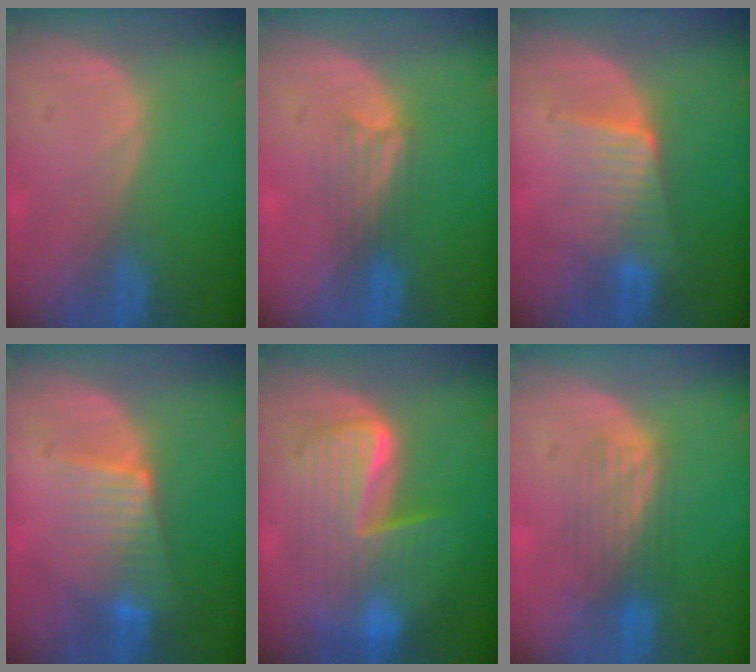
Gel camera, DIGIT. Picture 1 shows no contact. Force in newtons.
{"total": 3.3, "press": 2.9, "slide": 1.6}
{"total": 6.0, "press": 5.8, "slide": 1.7}
{"total": 6.7, "press": 6.2, "slide": 2.4}
{"total": 10.4, "press": 10.4, "slide": 0.9}
{"total": 4.7, "press": 4.7, "slide": 0.3}